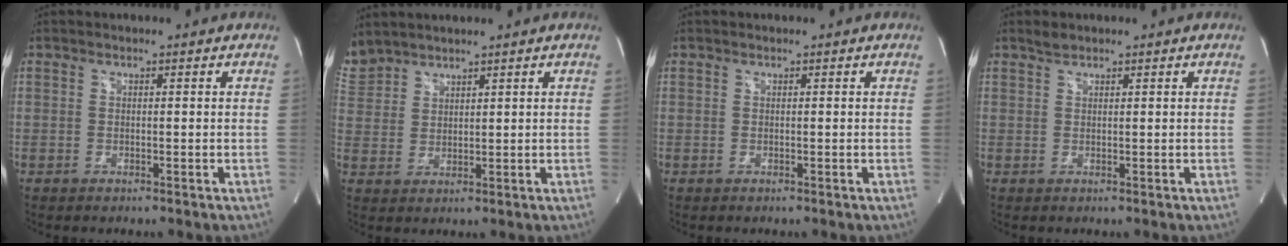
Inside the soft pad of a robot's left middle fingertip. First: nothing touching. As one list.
[{"total": 5.7, "force": [5.4, 1.8, 0.7], "torque": [-0.031, 0.017, 0.120]}, {"total": 0.0}, {"total": 1.2, "force": [1.0, 0.5, 0.3], "torque": [-0.009, 0.005, 0.020]}]